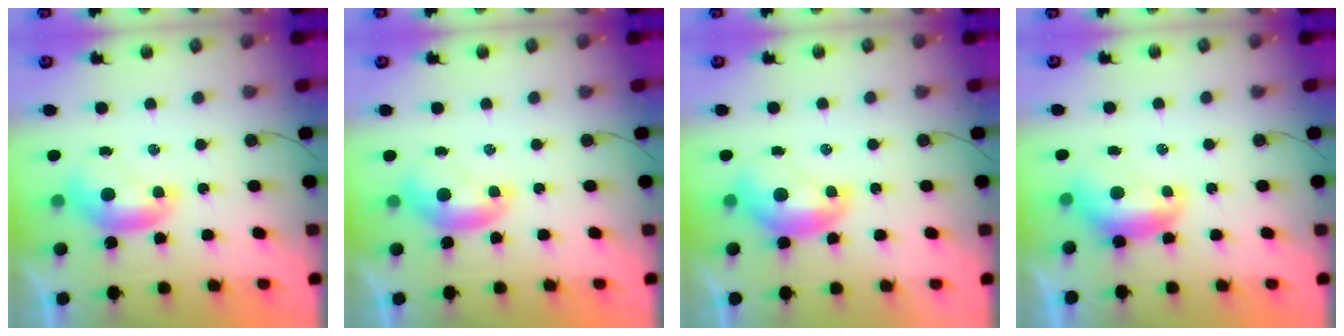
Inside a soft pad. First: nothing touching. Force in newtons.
{"total": 0.0}
{"total": 1.6, "press": 1.6, "slide": 0.2}
{"total": 1.2, "press": 1.1, "slide": 0.3}